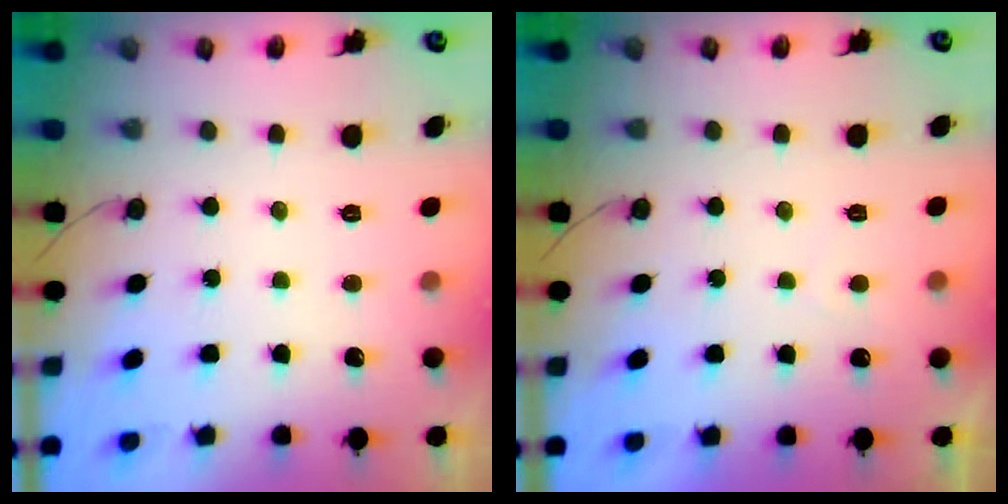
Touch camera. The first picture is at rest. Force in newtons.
{"total": 0.5, "press": 0.0, "slide": 0.5}